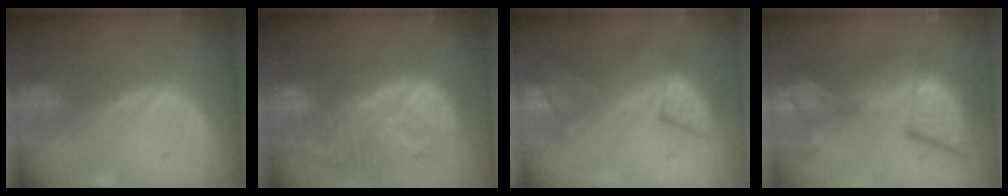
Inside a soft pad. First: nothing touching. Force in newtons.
{"total": 12.5, "press": 10.8, "slide": 6.3}
{"total": 8.1, "press": 7.9, "slide": 1.8}
{"total": 12.5, "press": 11.3, "slide": 5.3}